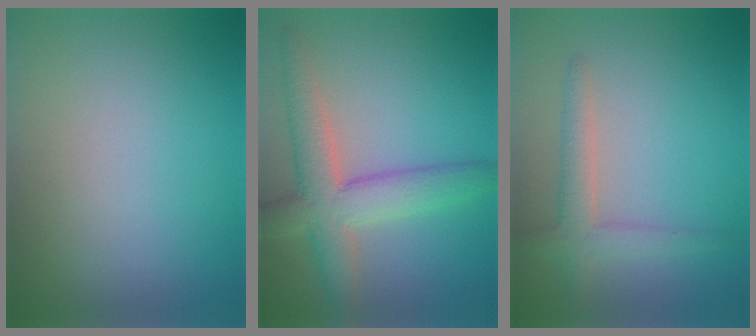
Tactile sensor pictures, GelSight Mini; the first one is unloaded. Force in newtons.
{"total": 6.0, "press": 5.9, "slide": 0.5}
{"total": 2.7, "press": 2.7, "slide": 0.2}